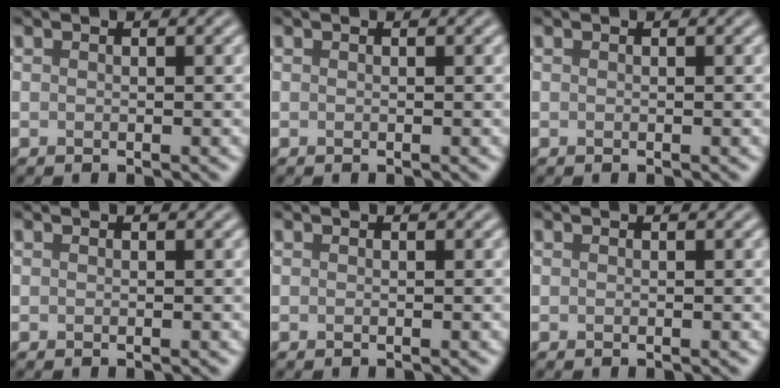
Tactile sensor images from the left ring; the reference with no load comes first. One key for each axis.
{"total": 0.0}
{"total": 0.0}
{"total": 0.0}
{"total": 0.0}
{"total": 0.0}